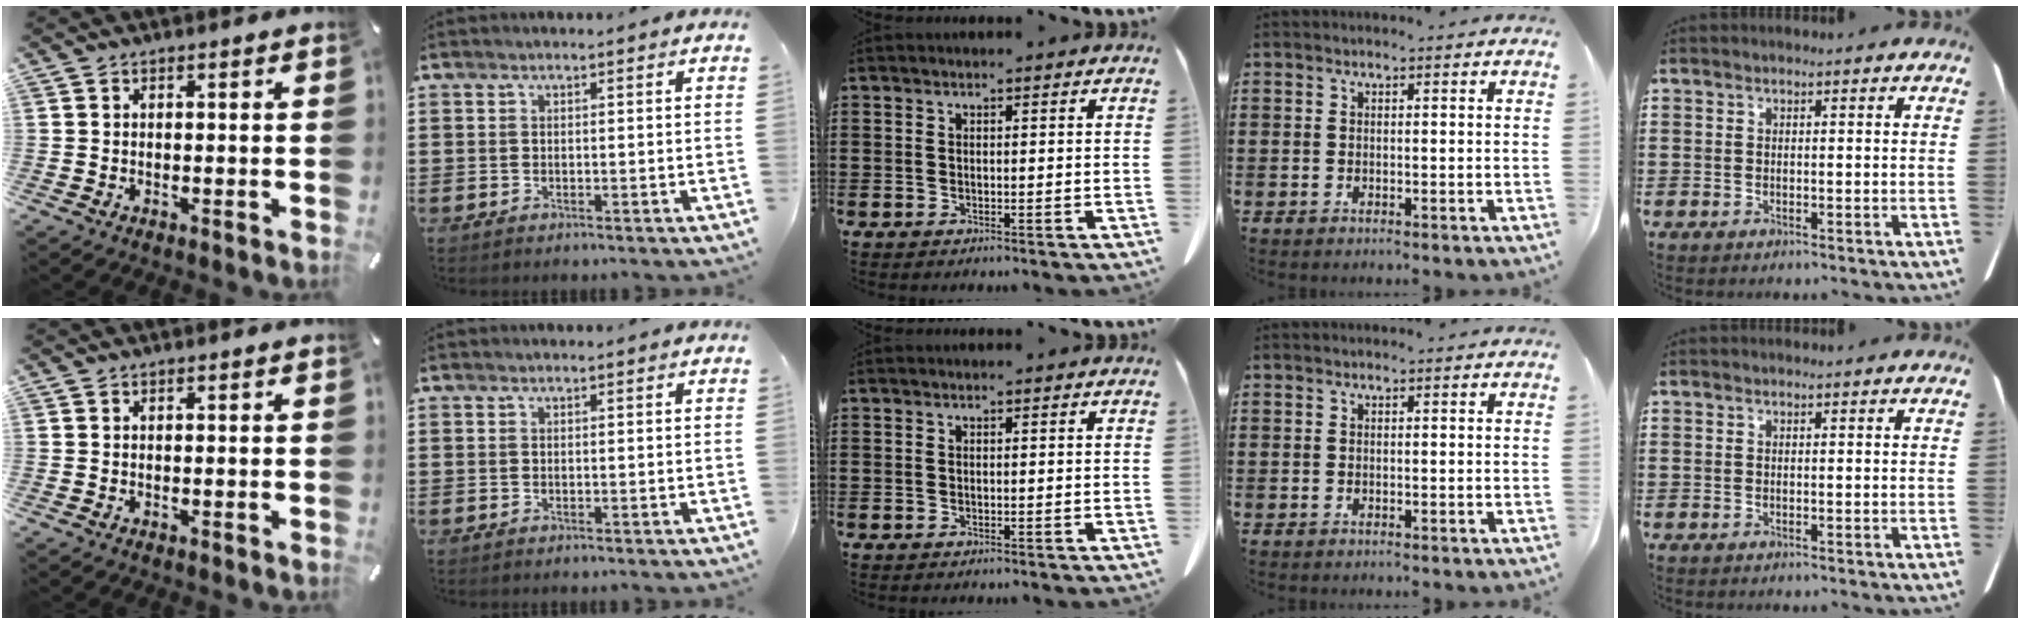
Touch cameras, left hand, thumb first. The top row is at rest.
{}